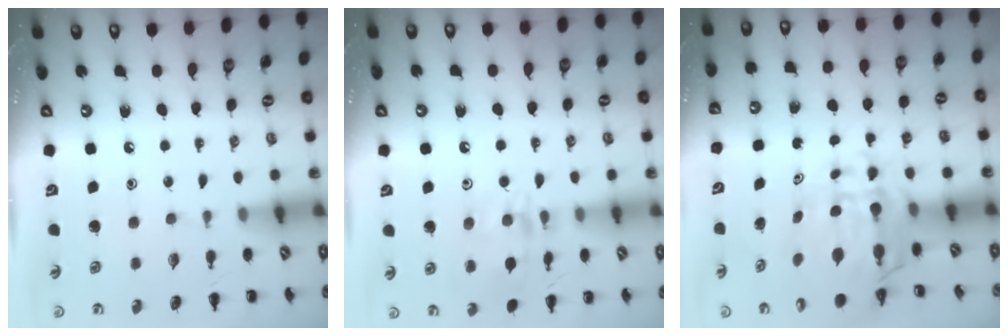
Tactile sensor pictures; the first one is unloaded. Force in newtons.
{"total": 13.3, "press": 13.3, "slide": 0.8}
{"total": 7.9, "press": 7.5, "slide": 2.6}